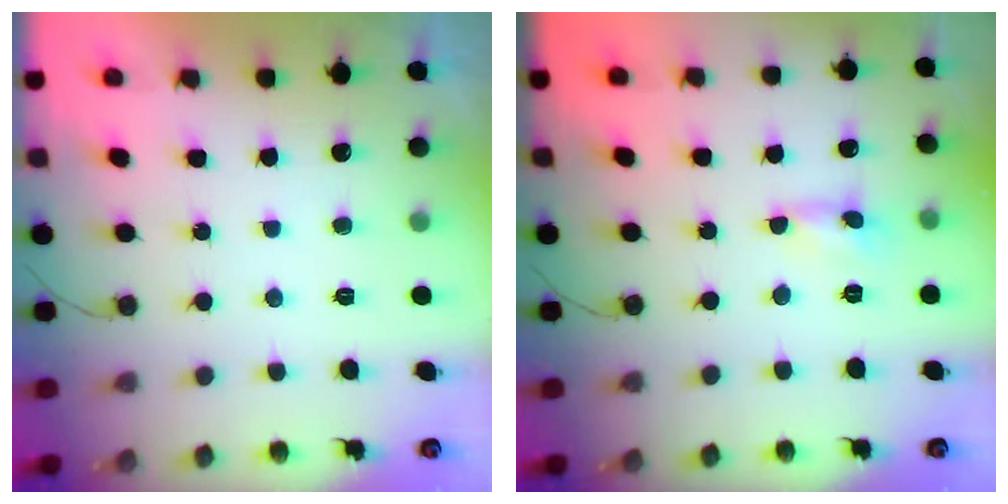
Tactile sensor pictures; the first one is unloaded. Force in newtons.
{"total": 0.0}